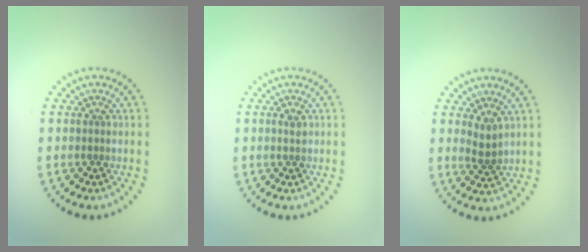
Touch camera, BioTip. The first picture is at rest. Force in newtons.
{"total": 0.9, "press": 0.9, "slide": 0.0}
{"total": 1.4, "press": 1.2, "slide": 0.9}